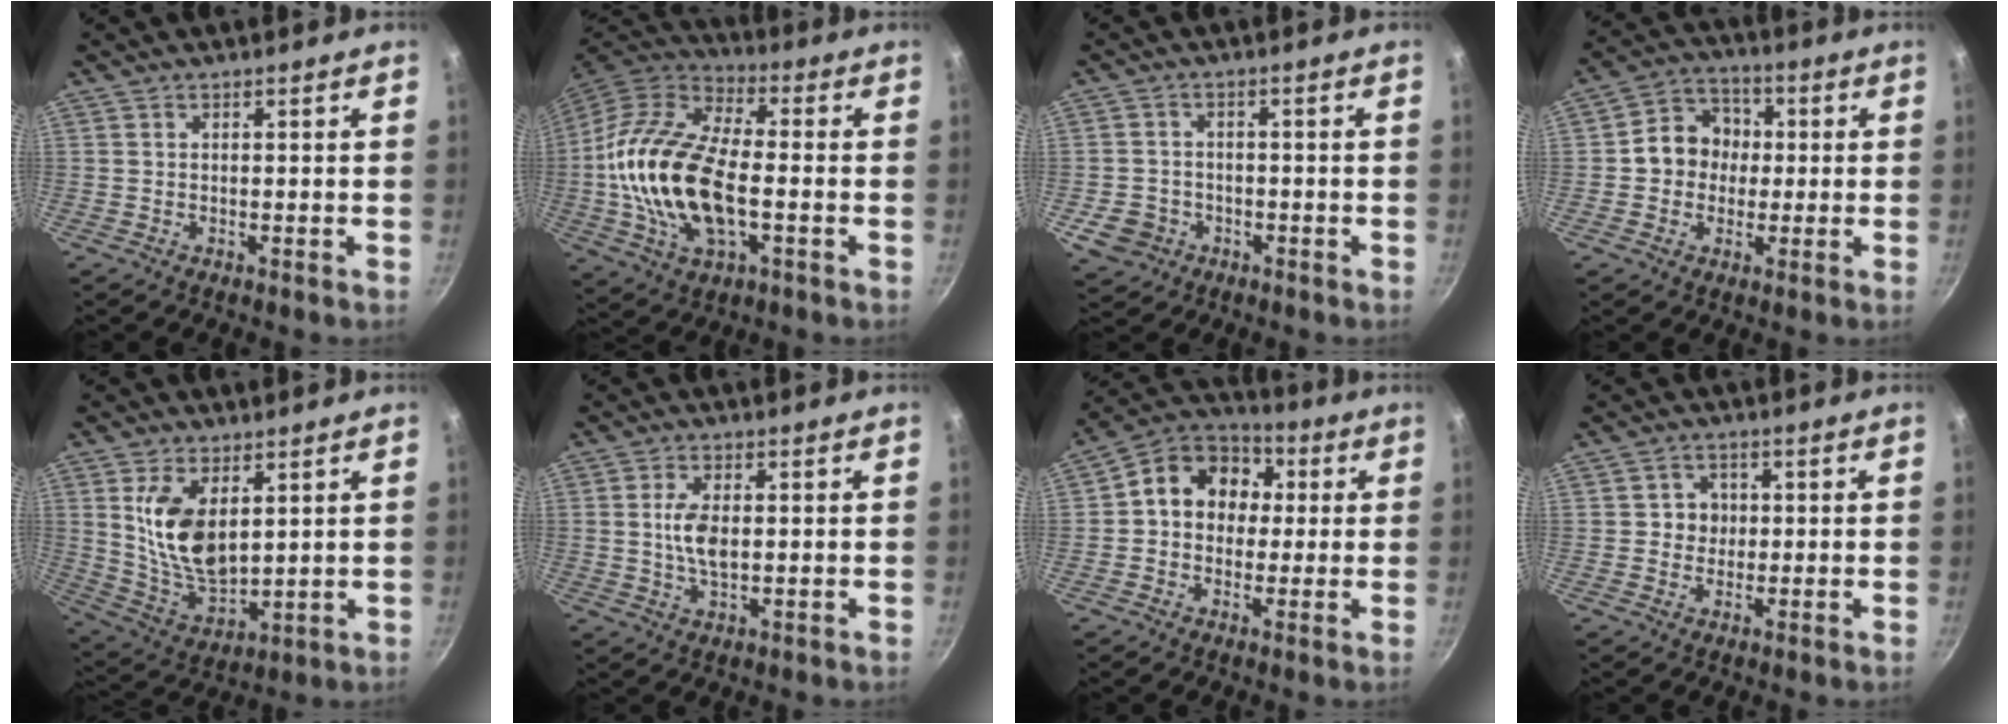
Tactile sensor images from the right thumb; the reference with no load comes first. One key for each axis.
{"total": 21.7, "fx": -2.4, "fy": 11.2, "fz": 18.4, "tx": -0.353, "ty": 0.029, "tz": -0.052}
{"total": 6.1, "fx": -2.3, "fy": 5.2, "fz": 2.3, "tx": -0.034, "ty": 0.020, "tz": -0.033}
{"total": 9.5, "fx": 0.2, "fy": 8.5, "fz": 4.4, "tx": -0.030, "ty": 0.022, "tz": -0.015}
{"total": 13.0, "fx": 3.7, "fy": 7.2, "fz": 10.3, "tx": -0.178, "ty": -0.033, "tz": 0.085}
{"total": 5.6, "fx": 0.4, "fy": 2.9, "fz": 4.8, "tx": -0.094, "ty": 0.000, "tz": 0.006}
{"total": 13.0, "fx": 1.6, "fy": 10.7, "fz": 7.2, "tx": -0.074, "ty": 0.030, "tz": 0.003}
{"total": 3.6, "fx": 0.2, "fy": 3.4, "fz": 1.1, "tx": 0.009, "ty": 0.003, "tz": -0.002}